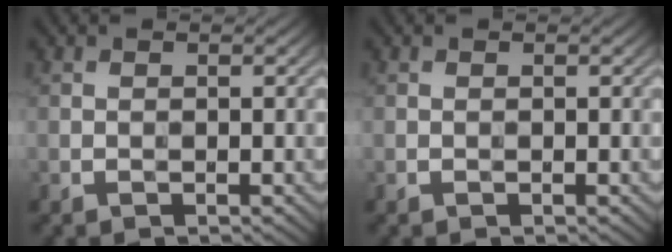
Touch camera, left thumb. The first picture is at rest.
{"total": 0.0}